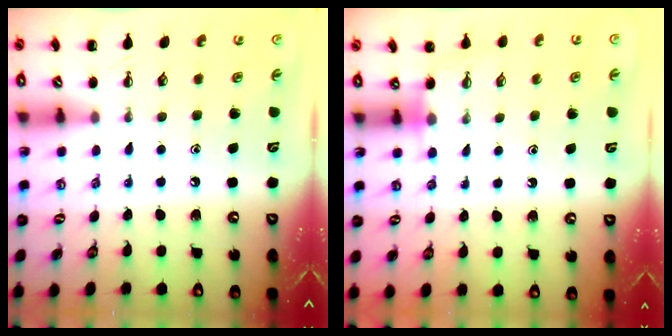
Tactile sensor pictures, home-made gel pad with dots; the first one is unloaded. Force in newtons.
{"total": 2.6, "press": 2.5, "slide": 0.9}